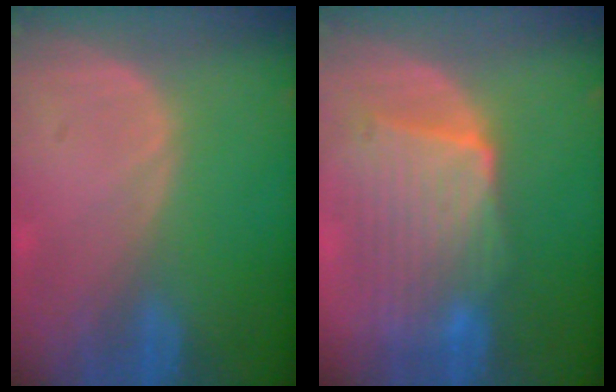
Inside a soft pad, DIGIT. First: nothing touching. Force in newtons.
{"total": 9.7, "press": 8.7, "slide": 4.1}